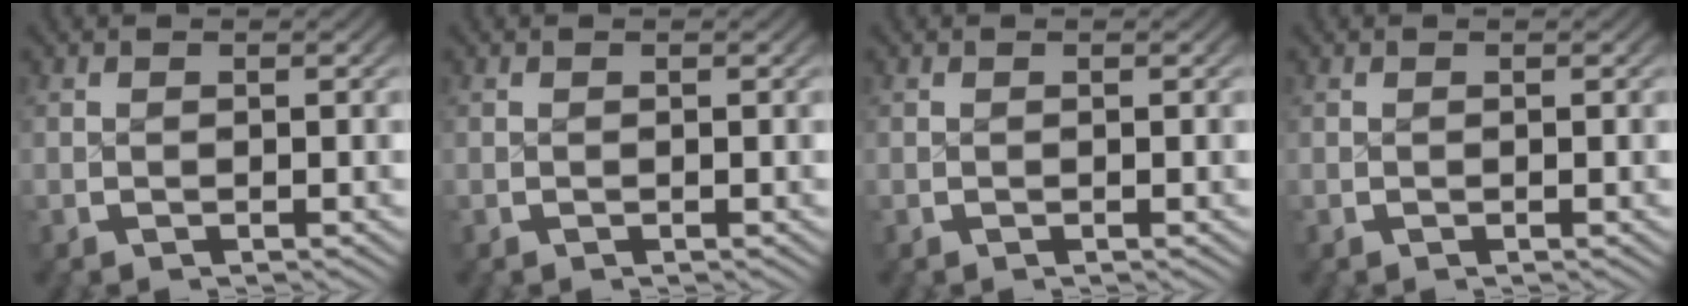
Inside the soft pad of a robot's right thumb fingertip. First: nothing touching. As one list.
[{"total": 0.0}, {"total": 0.0}, {"total": 0.0}]